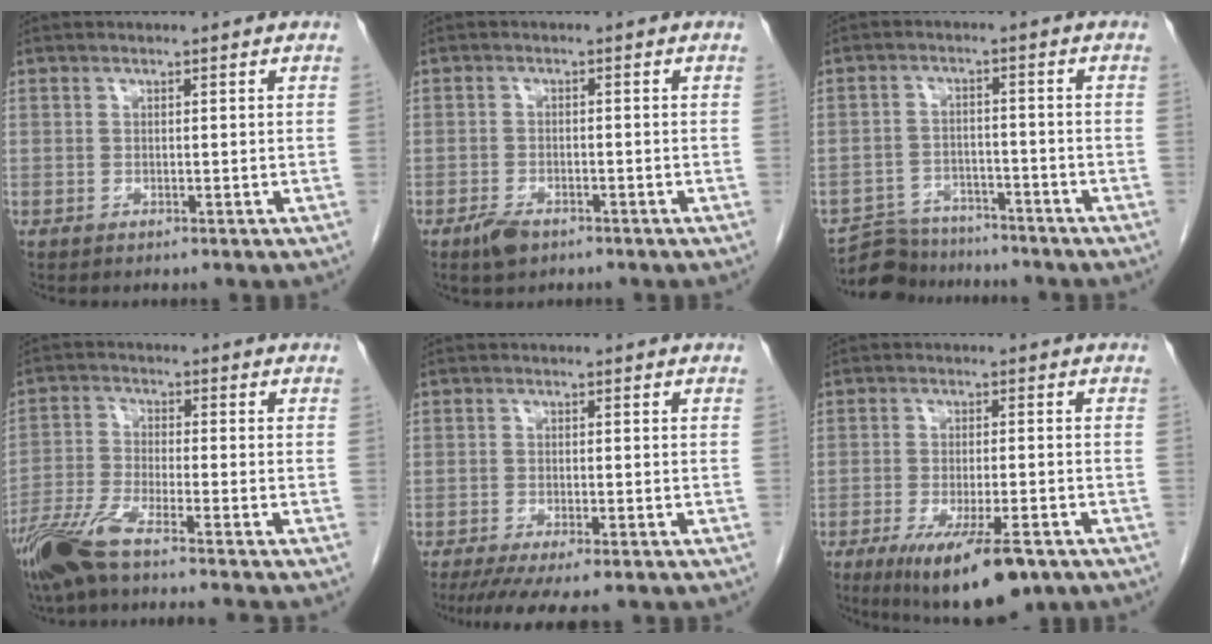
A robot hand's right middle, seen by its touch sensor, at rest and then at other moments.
{"total": 3.2, "force": [-2.2, 1.4, 1.9], "torque": [-0.040, -0.002, -0.034]}
{"total": 7.6, "force": [-7.0, 2.8, 0.0], "torque": [0.006, 0.012, -0.115]}
{"total": 9.8, "force": [-7.8, -0.6, 5.9], "torque": [-0.113, -0.033, -0.143]}
{"total": 8.7, "force": [-6.8, 1.1, 5.2], "torque": [-0.073, -0.018, -0.105]}
{"total": 12.0, "force": [-7.4, 2.5, 9.1], "torque": [-0.140, -0.025, -0.111]}